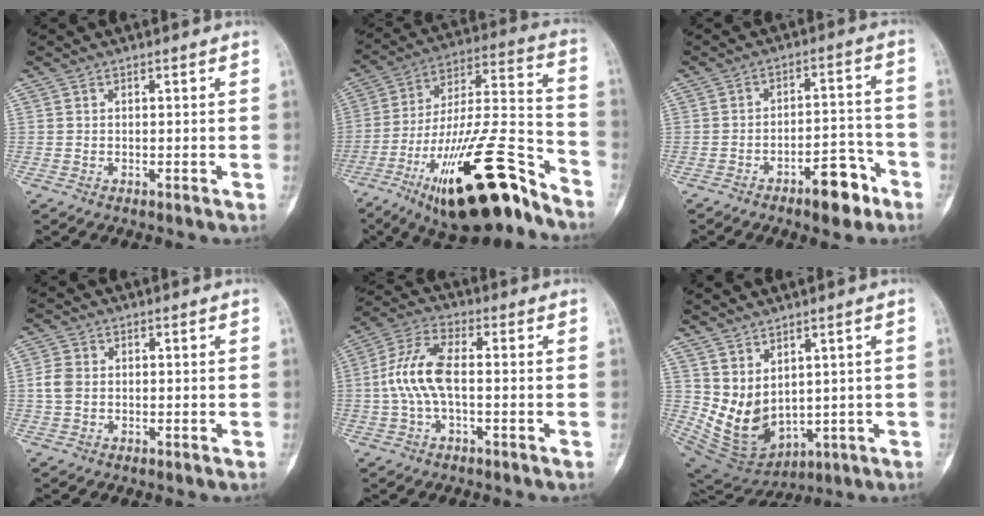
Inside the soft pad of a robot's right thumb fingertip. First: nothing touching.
{"total": 27.8, "force": [-16.8, 8.1, 20.6], "torque": [-0.316, 0.082, -0.271]}
{"total": 8.9, "force": [-5.5, 3.7, 6.0], "torque": [-0.074, 0.047, -0.078]}
{"total": 3.3, "force": [-0.1, 2.6, 2.0], "torque": [-0.046, 0.006, -0.007]}
{"total": 9.7, "force": [-0.5, 4.4, 8.6], "torque": [-0.193, 0.030, -0.015]}
{"total": 10.6, "force": [2.5, 6.9, 7.6], "torque": [-0.113, -0.031, 0.079]}